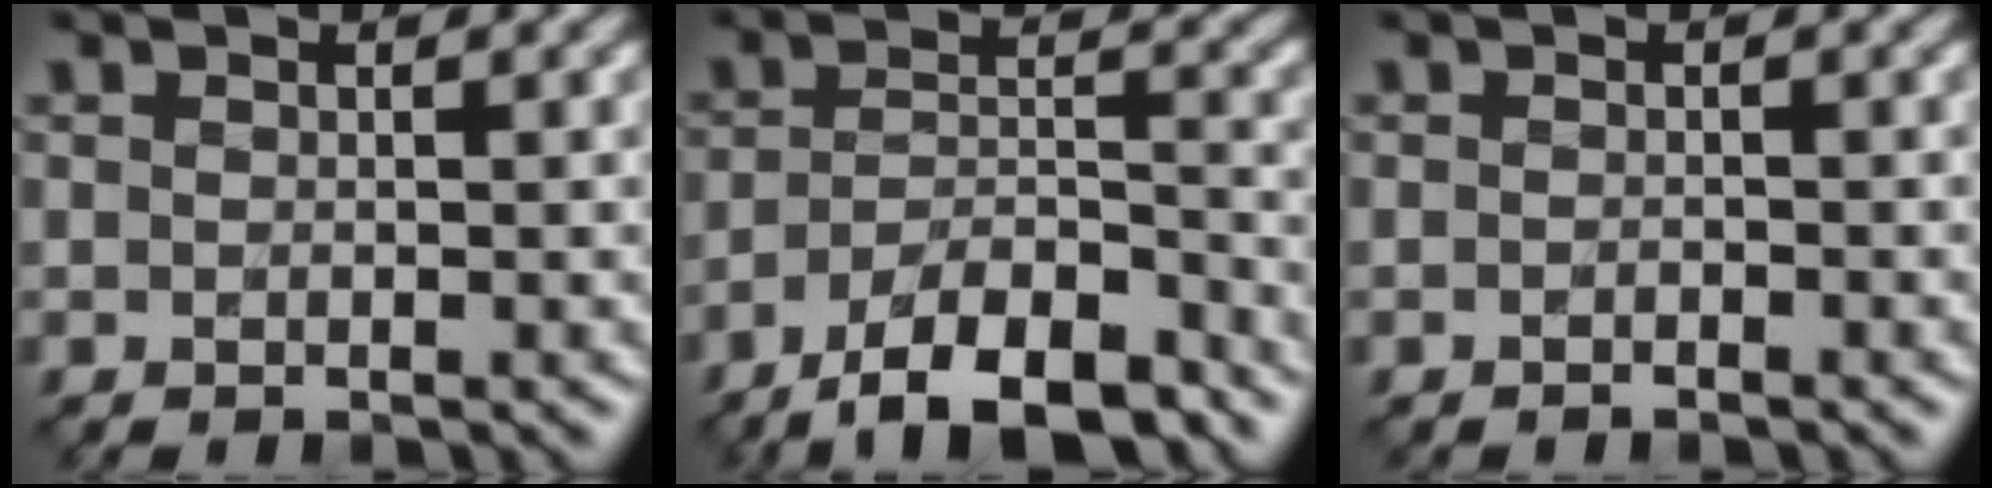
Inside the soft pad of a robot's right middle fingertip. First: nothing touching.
{"total": 9.9, "force": [-7.8, 2.8, 5.4], "torque": [-0.088, -0.008, -0.129]}
{"total": 0.5, "force": [-0.5, 0.0, 0.2], "torque": [0.000, 0.003, -0.008]}